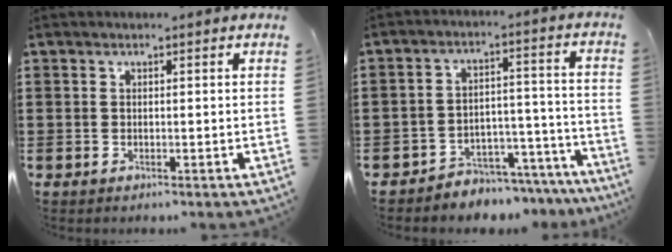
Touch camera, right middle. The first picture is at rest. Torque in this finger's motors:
{"motor_torque": [1.26, -0.88, 0.14, 0.06]}